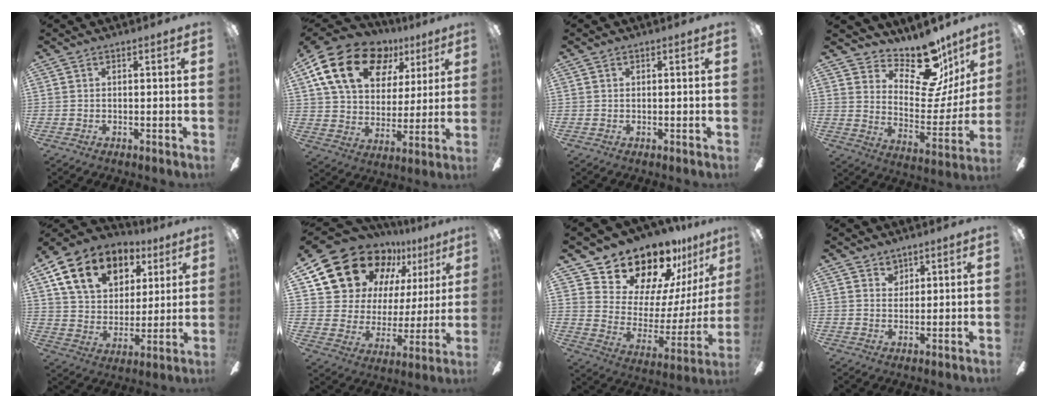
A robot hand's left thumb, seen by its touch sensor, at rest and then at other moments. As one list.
[{"total": 20.5, "force": [10.8, 13.4, 11.2], "torque": [-0.197, -0.037, 0.198]}, {"total": 0.0}, {"total": 16.7, "force": [13.3, 6.7, 7.5], "torque": [-0.111, -0.108, 0.228]}, {"total": 16.0, "force": [9.0, 11.0, 7.3], "torque": [-0.133, -0.030, 0.169]}, {"total": 18.8, "force": [12.9, 11.6, 7.2], "torque": [-0.137, -0.090, 0.247]}, {"total": 19.0, "force": [17.0, 7.3, 4.3], "torque": [-0.085, -0.144, 0.310]}, {"total": 3.3, "force": [2.4, 2.3, 0.2], "torque": [0.004, -0.008, 0.044]}]